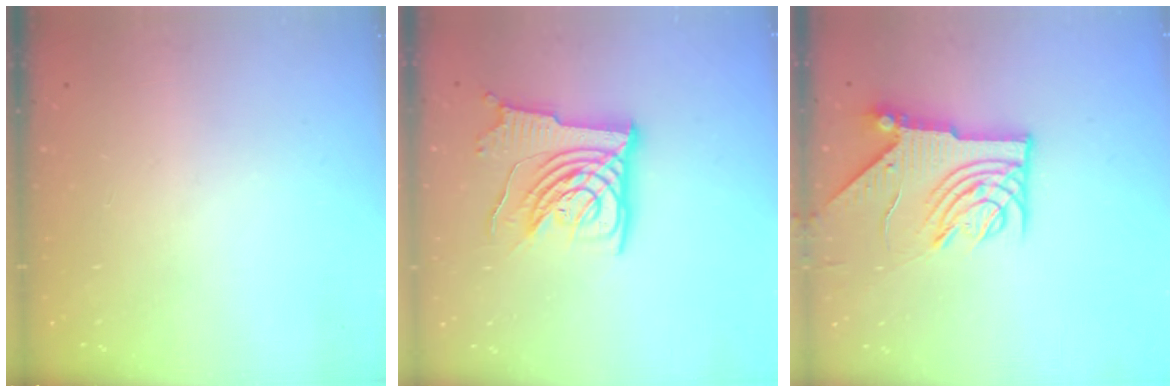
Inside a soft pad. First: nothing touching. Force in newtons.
{"total": 14.6, "press": 14.5, "slide": 1.8}
{"total": 10.9, "press": 10.9, "slide": 1.2}